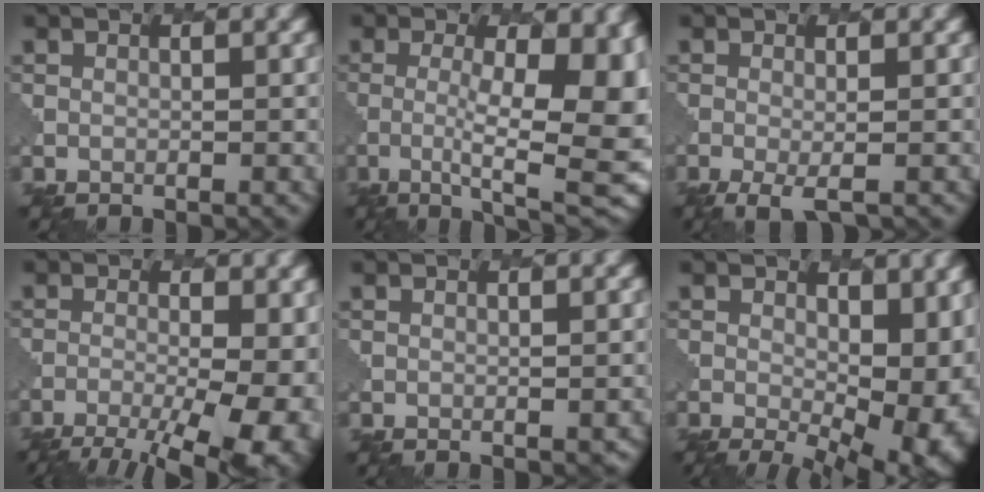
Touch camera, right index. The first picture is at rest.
{"total": 12.6, "force": [-1.3, 3.8, 12.0], "torque": [-0.153, 0.001, -0.014]}
{"total": 2.3, "force": [-1.0, 0.5, 2.0], "torque": [-0.039, -0.004, -0.018]}
{"total": 11.7, "force": [-6.0, 4.7, 8.9], "torque": [-0.118, -0.025, -0.074]}
{"total": 1.1, "force": [-0.3, 0.4, 1.0], "torque": [-0.002, 0.001, 0.001]}
{"total": 12.8, "force": [-0.7, 7.1, 10.7], "torque": [-0.133, -0.033, 0.024]}